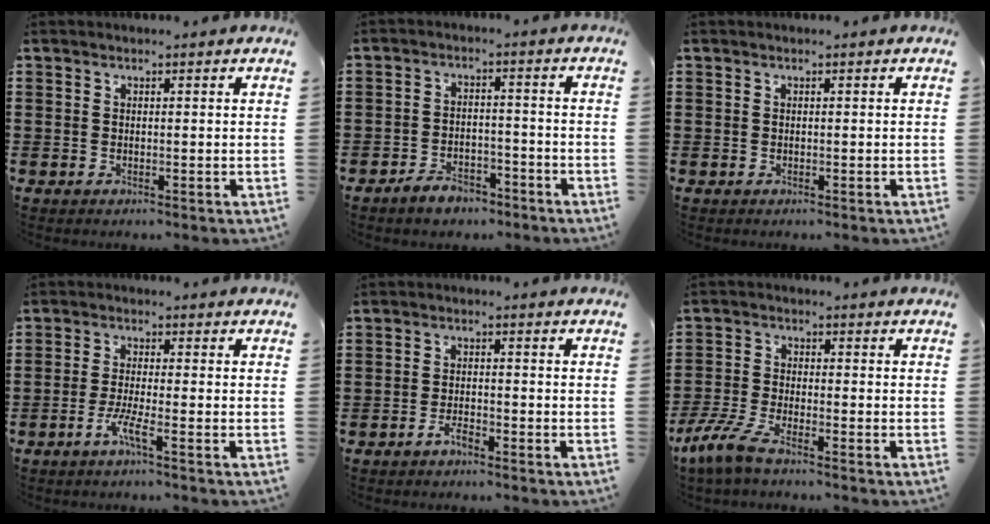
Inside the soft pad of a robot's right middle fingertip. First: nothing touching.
{"total": 3.8, "force": [-3.4, 1.3, 0.9], "torque": [-0.016, 0.014, -0.066]}
{"total": 0.0}
{"total": 3.8, "force": [-2.2, 0.1, 3.0], "torque": [-0.067, -0.004, -0.045]}
{"total": 2.5, "force": [-1.9, 0.6, 1.4], "torque": [-0.033, 0.002, -0.040]}
{"total": 5.5, "force": [-4.2, 0.8, 3.4], "torque": [-0.099, -0.016, -0.089]}